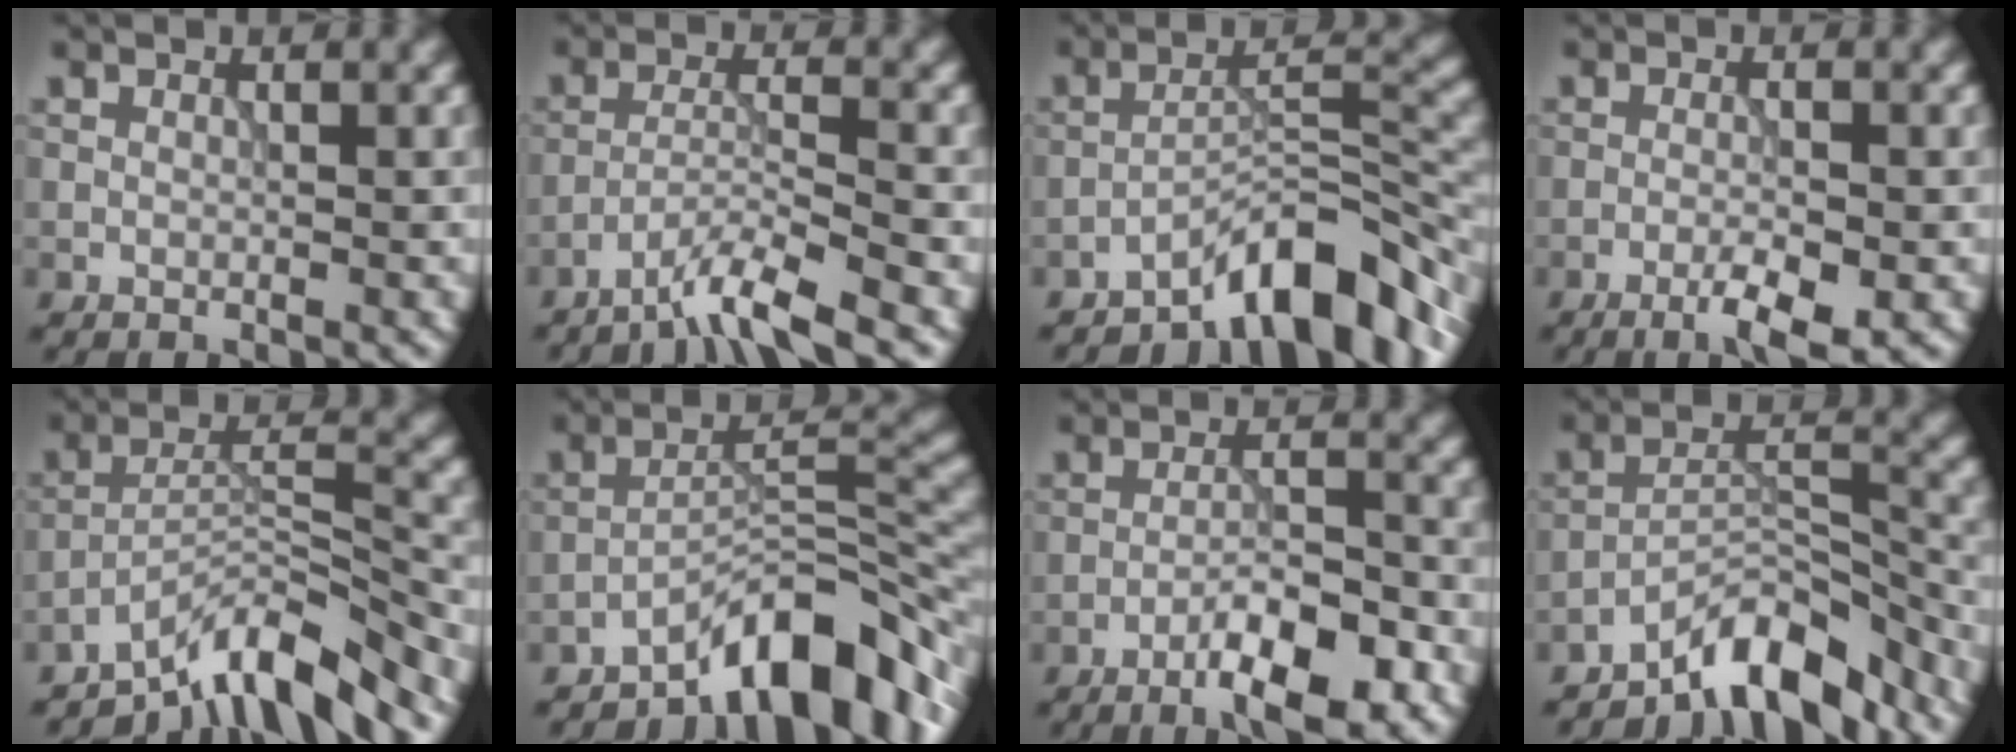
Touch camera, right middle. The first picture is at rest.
{"total": 4.6, "force": [-3.6, 0.2, 2.8], "torque": [-0.046, 0.006, -0.080]}
{"total": 8.0, "force": [-5.8, 1.9, 5.1], "torque": [-0.072, 0.014, -0.097]}
{"total": 3.2, "force": [-1.7, 0.5, 2.7], "torque": [-0.050, -0.001, -0.031]}
{"total": 8.2, "force": [-6.6, 1.5, 4.6], "torque": [-0.070, 0.005, -0.123]}
{"total": 8.7, "force": [-6.0, 2.4, 5.8], "torque": [-0.076, 0.014, -0.103]}
{"total": 6.6, "force": [-4.1, 1.4, 4.9], "torque": [-0.077, 0.009, -0.064]}
{"total": 7.5, "force": [-6.0, 2.1, 3.9], "torque": [-0.046, 0.010, -0.108]}